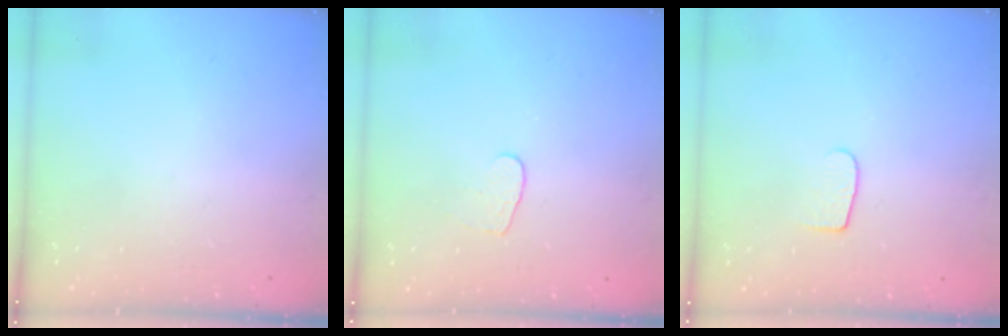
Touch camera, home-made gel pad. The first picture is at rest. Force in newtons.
{"total": 4.4, "press": 4.4, "slide": 0.3}
{"total": 5.8, "press": 5.8, "slide": 0.7}